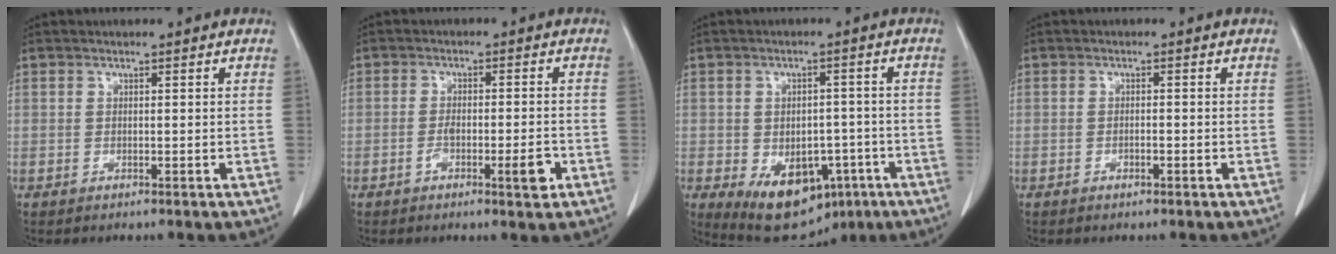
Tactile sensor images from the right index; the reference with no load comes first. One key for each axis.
{"total": 4.9, "fx": -2.2, "fy": 1.0, "fz": 4.3, "tx": -0.068, "ty": -0.001, "tz": -0.032}
{"total": 12.7, "fx": -5.9, "fy": 7.8, "fz": 8.0, "tx": -0.122, "ty": 0.000, "tz": -0.074}
{"total": 0.9, "fx": -0.5, "fy": 0.3, "fz": 0.7, "tx": -0.015, "ty": 0.001, "tz": -0.007}